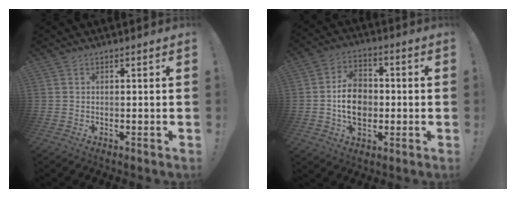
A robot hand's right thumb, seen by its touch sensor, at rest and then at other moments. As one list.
[{"total": 12.9, "force": [-1.1, 9.7, 8.4], "torque": [-0.132, 0.013, -0.021]}]